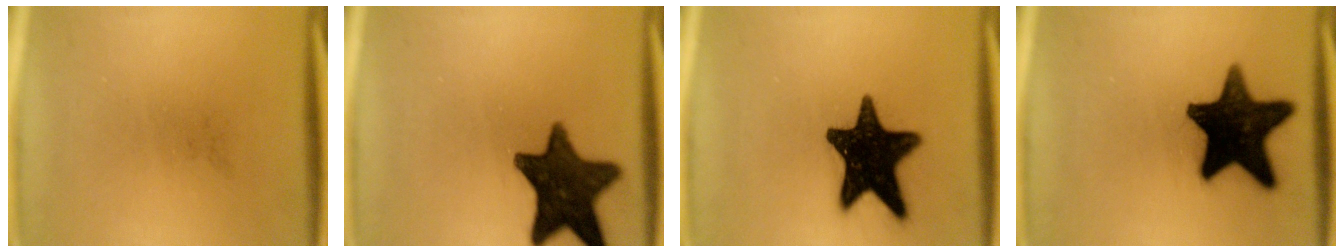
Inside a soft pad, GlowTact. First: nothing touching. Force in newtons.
{"total": 14.3}
{"total": 17.8}
{"total": 17.3}